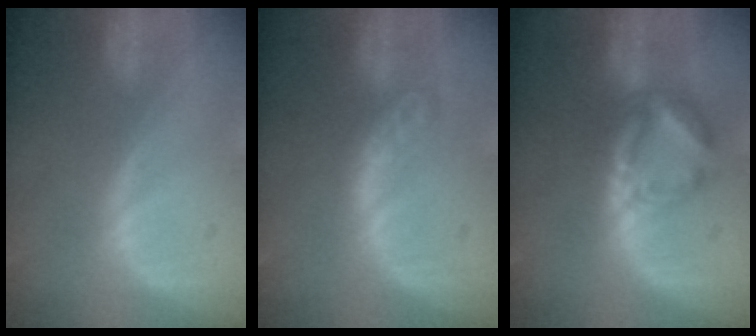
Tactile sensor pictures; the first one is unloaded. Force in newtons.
{"total": 4.5, "press": 4.5, "slide": 0.3}
{"total": 6.9, "press": 6.1, "slide": 3.4}